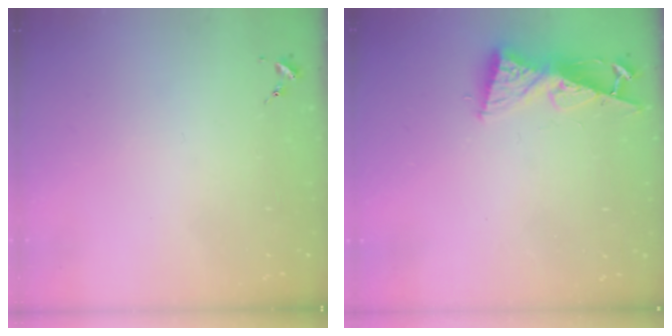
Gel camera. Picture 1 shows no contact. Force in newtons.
{"total": 8.2, "press": 8.2, "slide": 0.7}